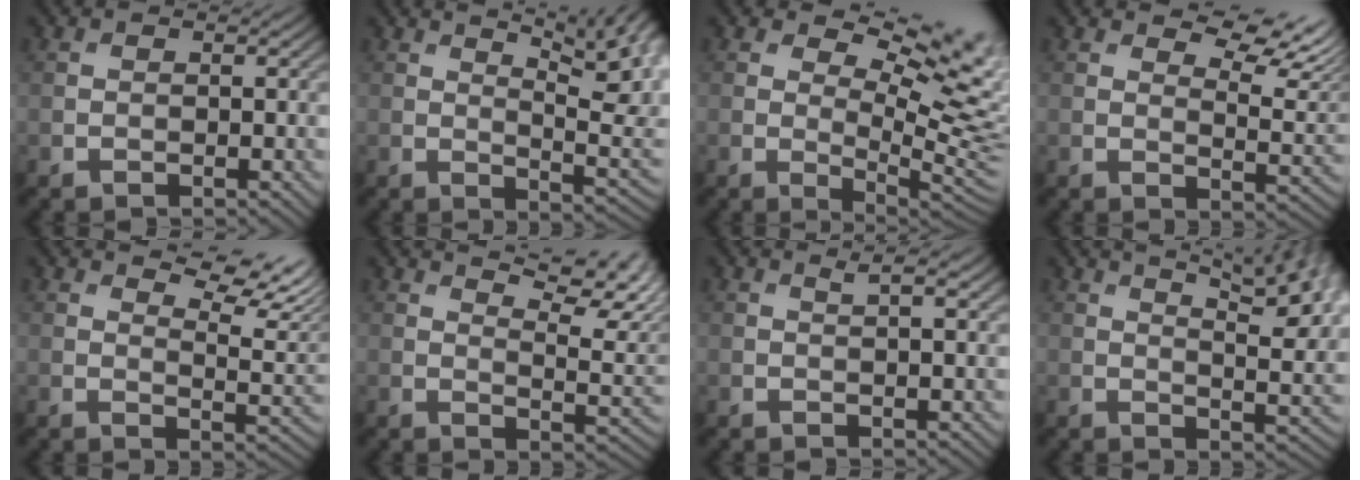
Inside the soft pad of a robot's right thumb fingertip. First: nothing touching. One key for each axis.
{"total": 13.5, "fx": 6.1, "fy": 4.5, "fz": 11.1, "tx": -0.165, "ty": 0.028, "tz": 0.093}
{"total": 12.7, "fx": 6.4, "fy": 5.2, "fz": 9.7, "tx": -0.163, "ty": 0.000, "tz": 0.090}
{"total": 8.2, "fx": 6.0, "fy": 2.5, "fz": 5.0, "tx": -0.087, "ty": 0.003, "tz": 0.093}
{"total": 9.1, "fx": 6.6, "fy": 2.5, "fz": 5.7, "tx": -0.097, "ty": 0.006, "tz": 0.093}
{"total": 13.0, "fx": 7.9, "fy": 4.2, "fz": 9.5, "tx": -0.143, "ty": 0.021, "tz": 0.109}
{"total": 2.1, "fx": 1.3, "fy": 0.3, "fz": 1.6, "tx": -0.027, "ty": 0.001, "tz": 0.018}
{"total": 13.8, "fx": 7.7, "fy": 4.7, "fz": 10.5, "tx": -0.141, "ty": 0.022, "tz": 0.099}